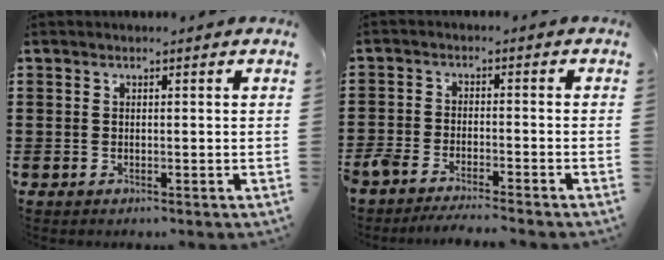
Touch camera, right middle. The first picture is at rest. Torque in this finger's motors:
{"motor_torque": [0.58, -0.41, 0.12, 0.09]}